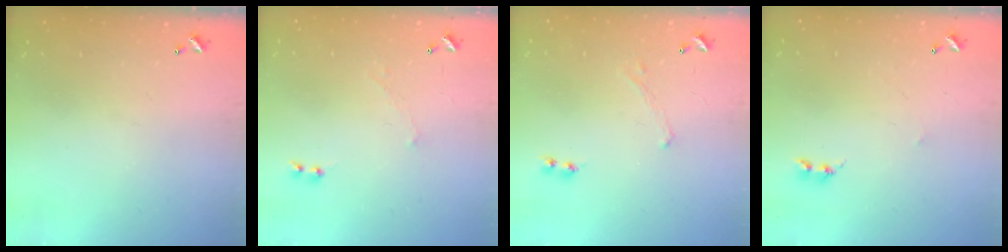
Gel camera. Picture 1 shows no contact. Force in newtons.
{"total": 0.9, "press": 0.3, "slide": 0.8}
{"total": 0.7, "press": 0.6, "slide": 0.2}
{"total": 2.8, "press": 2.7, "slide": 0.4}